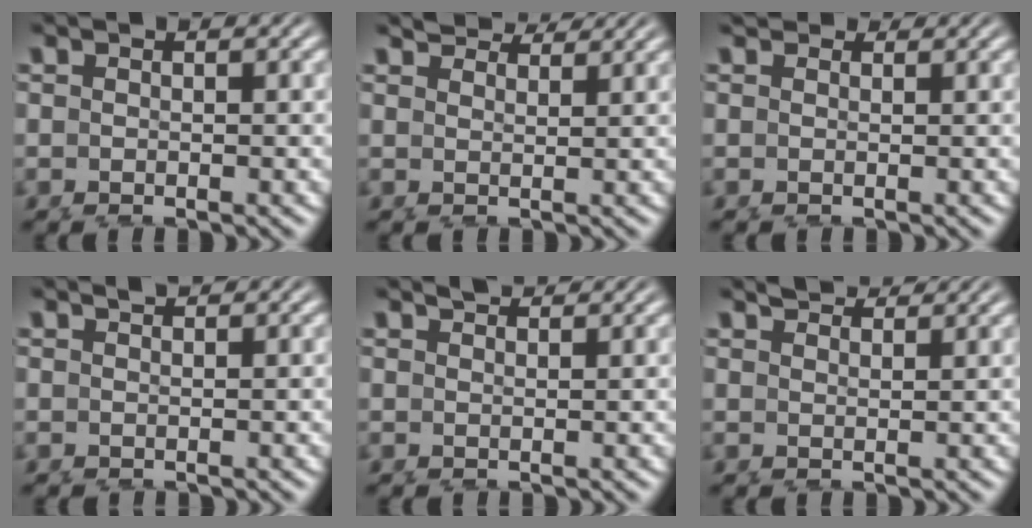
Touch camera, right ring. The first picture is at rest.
{"total": 3.6, "force": [3.6, -0.2, 0.6], "torque": [0.006, 0.003, 0.065]}
{"total": 1.0, "force": [1.0, -0.1, 0.0], "torque": [0.005, -0.009, 0.024]}
{"total": 0.7, "force": [0.3, -0.6, -0.3], "torque": [0.007, -0.009, 0.017]}
{"total": 1.3, "force": [1.2, -0.6, -0.2], "torque": [0.013, -0.007, 0.031]}
{"total": 2.5, "force": [2.4, -0.5, 0.2], "torque": [0.013, -0.003, 0.048]}